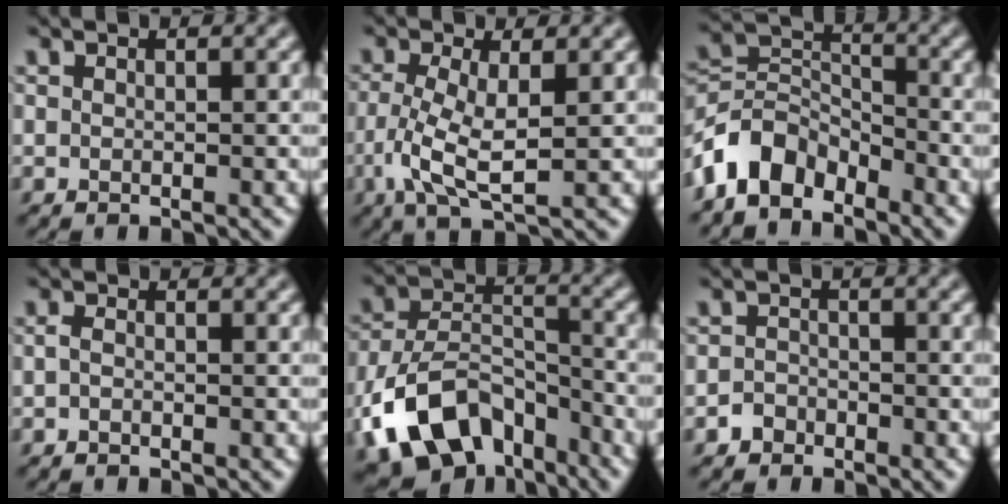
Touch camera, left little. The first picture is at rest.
{"total": 4.7, "force": [-0.7, 1.5, 4.4], "torque": [-0.101, -0.004, -0.013]}
{"total": 5.6, "force": [-4.0, 3.1, 2.4], "torque": [-0.044, 0.009, -0.088]}
{"total": 0.9, "force": [-0.4, 0.5, 0.6], "torque": [-0.015, 0.002, -0.013]}
{"total": 11.0, "force": [-6.4, 6.3, 6.2], "torque": [-0.118, 0.002, -0.124]}
{"total": 1.5, "force": [-1.1, 1.0, 0.1], "torque": [0.007, 0.006, -0.026]}